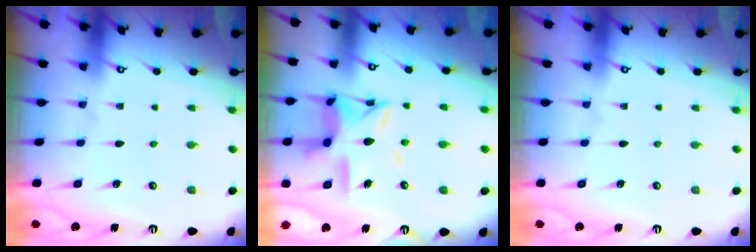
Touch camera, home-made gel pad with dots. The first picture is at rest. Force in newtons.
{"total": 14.6, "press": 14.5, "slide": 1.2}
{"total": 0.0}